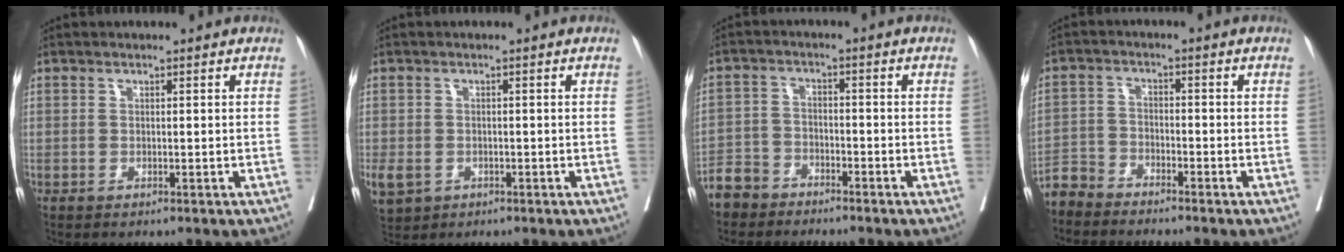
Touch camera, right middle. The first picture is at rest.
{"total": 8.9, "force": [-3.6, 7.2, 3.6], "torque": [-0.116, -0.008, -0.049]}
{"total": 5.2, "force": [-4.6, 2.5, 0.1], "torque": [-0.010, -0.006, -0.095]}
{"total": 4.2, "force": [-4.1, 0.7, -0.4], "torque": [0.006, -0.009, -0.083]}